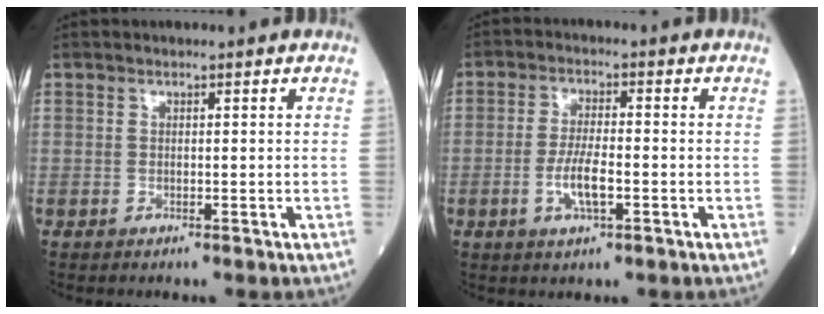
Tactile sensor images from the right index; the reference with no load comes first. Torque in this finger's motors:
{"motor_torque": [0.59, -0.09, 0.44, 0.10]}